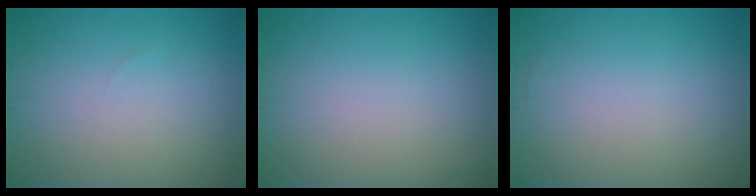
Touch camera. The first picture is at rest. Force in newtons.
{"total": 0.0}
{"total": 0.0}